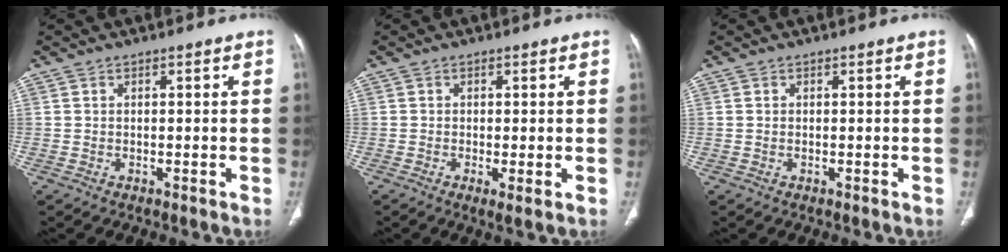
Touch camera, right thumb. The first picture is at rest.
{"total": 2.1, "force": [-0.5, 0.2, 2.0], "torque": [-0.046, -0.010, -0.011]}
{"total": 0.0}